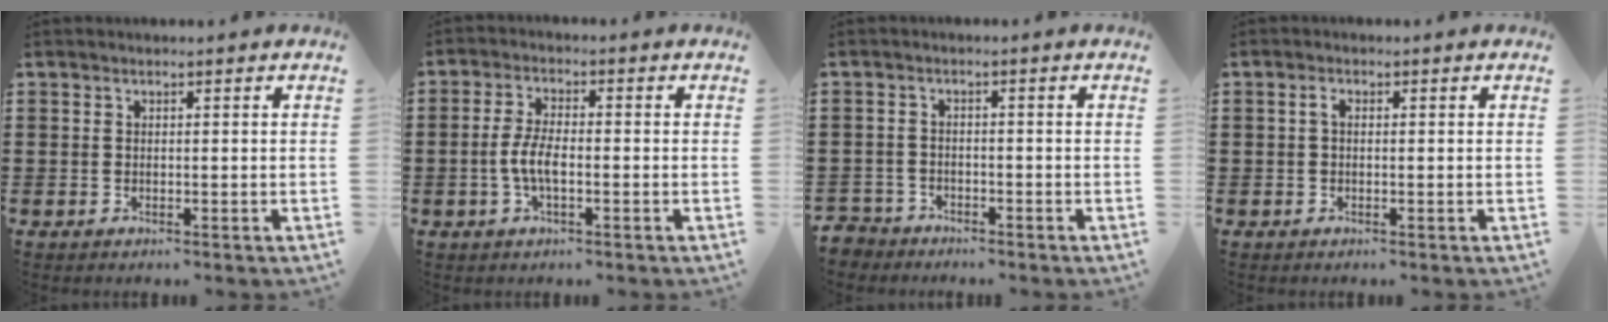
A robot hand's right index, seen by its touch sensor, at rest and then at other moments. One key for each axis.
{"total": 4.5, "fx": -1.1, "fy": 1.5, "fz": 4.1, "tx": -0.099, "ty": -0.003, "tz": -0.029}
{"total": 2.6, "fx": -2.4, "fy": 0.8, "fz": -0.3, "tx": -0.002, "ty": 0.001, "tz": -0.055}
{"total": 1.1, "fx": 0.0, "fy": 0.5, "fz": 1.0, "tx": -0.028, "ty": 0.000, "tz": -0.004}